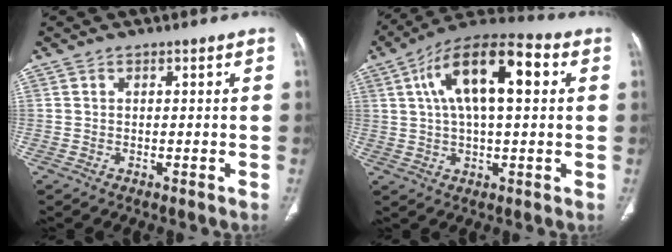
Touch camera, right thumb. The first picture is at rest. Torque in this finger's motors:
{"motor_torque": [0.76, 4.25, 1.80, 0.03, 0.20]}